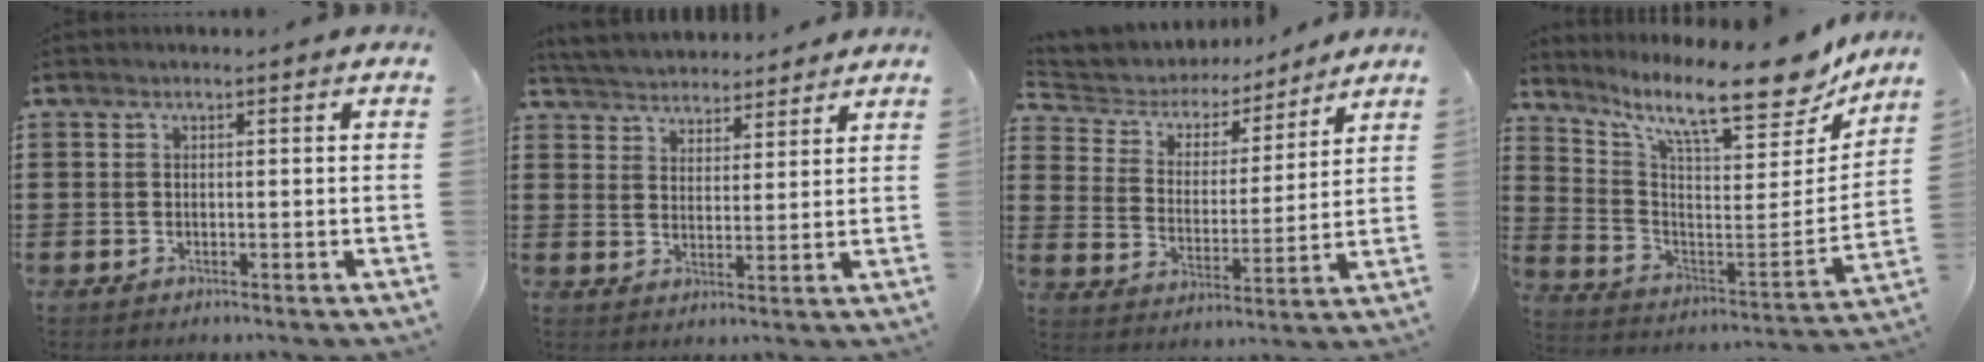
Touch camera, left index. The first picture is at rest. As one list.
[{"total": 4.3, "force": [4.2, 0.8, -0.2], "torque": [-0.017, -0.019, 0.075]}, {"total": 5.1, "force": [4.8, 1.7, 0.6], "torque": [-0.042, -0.033, 0.078]}, {"total": 14.2, "force": [10.8, 2.7, 8.8], "torque": [-0.178, -0.074, 0.177]}]